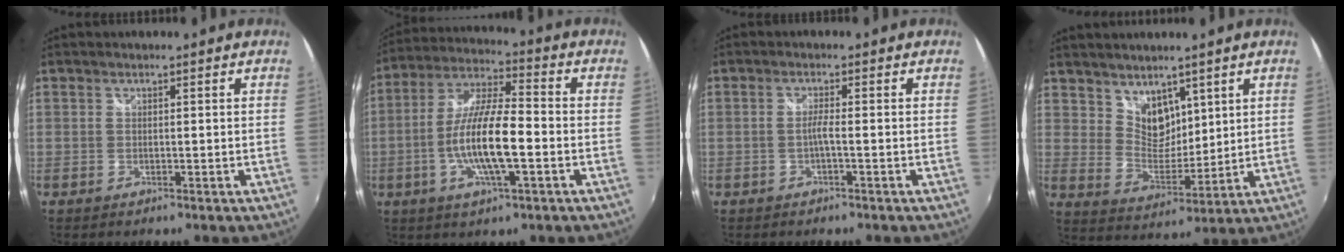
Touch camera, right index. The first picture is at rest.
{"total": 13.7, "force": [-3.5, 3.1, 12.9], "torque": [-0.257, -0.002, -0.067]}
{"total": 1.6, "force": [-0.8, -0.3, 1.4], "torque": [-0.025, 0.002, -0.017]}
{"total": 7.4, "force": [5.1, 4.6, 2.6], "torque": [-0.034, -0.001, 0.101]}